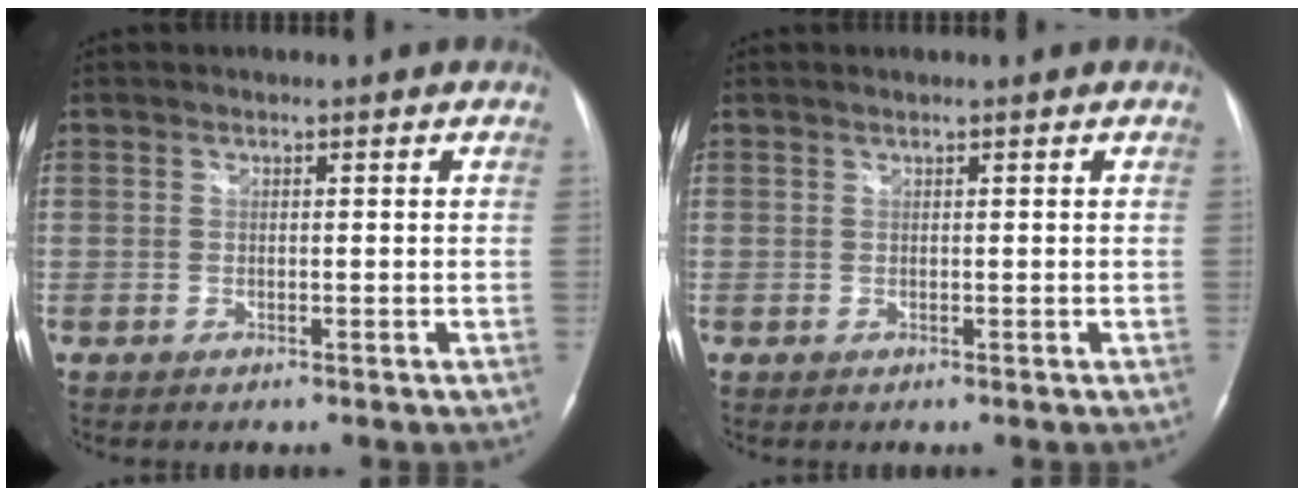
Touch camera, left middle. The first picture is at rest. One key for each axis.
{"total": 0.0}